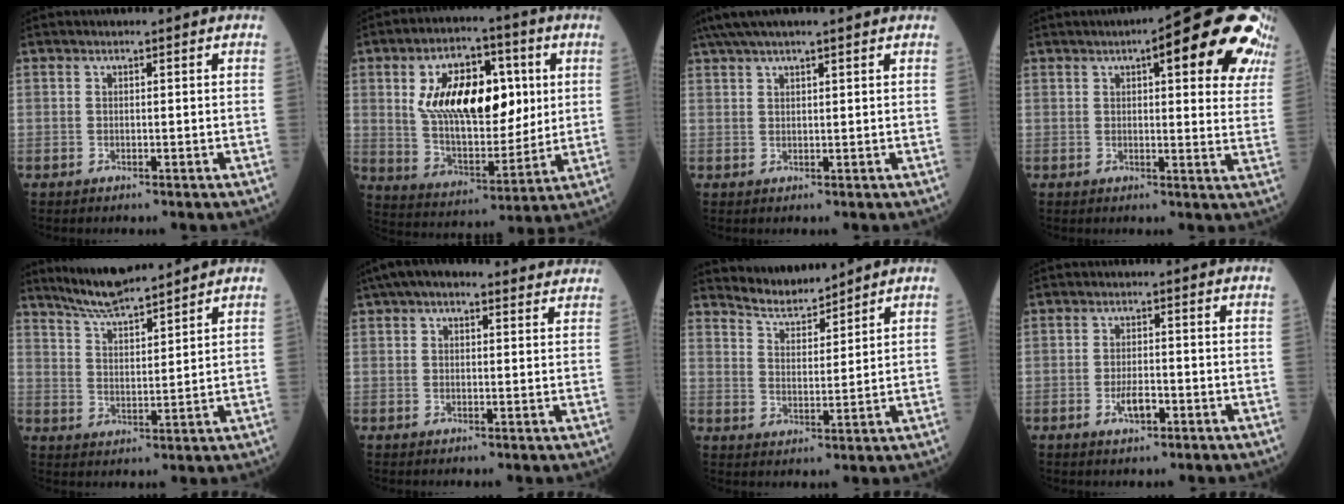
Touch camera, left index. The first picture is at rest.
{"total": 17.1, "force": [4.1, 8.4, 14.4], "torque": [-0.255, 0.022, 0.072]}
{"total": 8.8, "force": [7.1, 0.5, 5.1], "torque": [-0.089, 0.049, 0.111]}
{"total": 16.8, "force": [9.5, 3.4, 13.5], "torque": [-0.170, 0.010, 0.105]}
{"total": 8.5, "force": [7.9, 0.3, 3.0], "torque": [-0.066, 0.012, 0.149]}
{"total": 11.2, "force": [9.1, 3.6, 5.6], "torque": [-0.081, 0.049, 0.120]}
{"total": 5.4, "force": [5.4, 0.4, 0.2], "torque": [-0.011, 0.004, 0.105]}
{"total": 3.0, "force": [-1.4, 1.0, 2.4], "torque": [-0.047, -0.001, -0.025]}